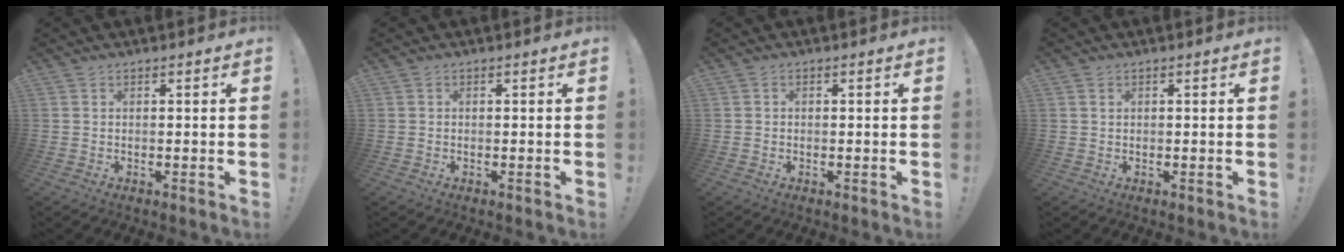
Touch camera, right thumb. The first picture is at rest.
{"total": 0.0}
{"total": 0.8, "force": [-0.3, 0.7, 0.3], "torque": [-0.007, 0.003, -0.005]}
{"total": 0.7, "force": [0.4, 0.4, 0.3], "torque": [0.002, -0.002, 0.006]}